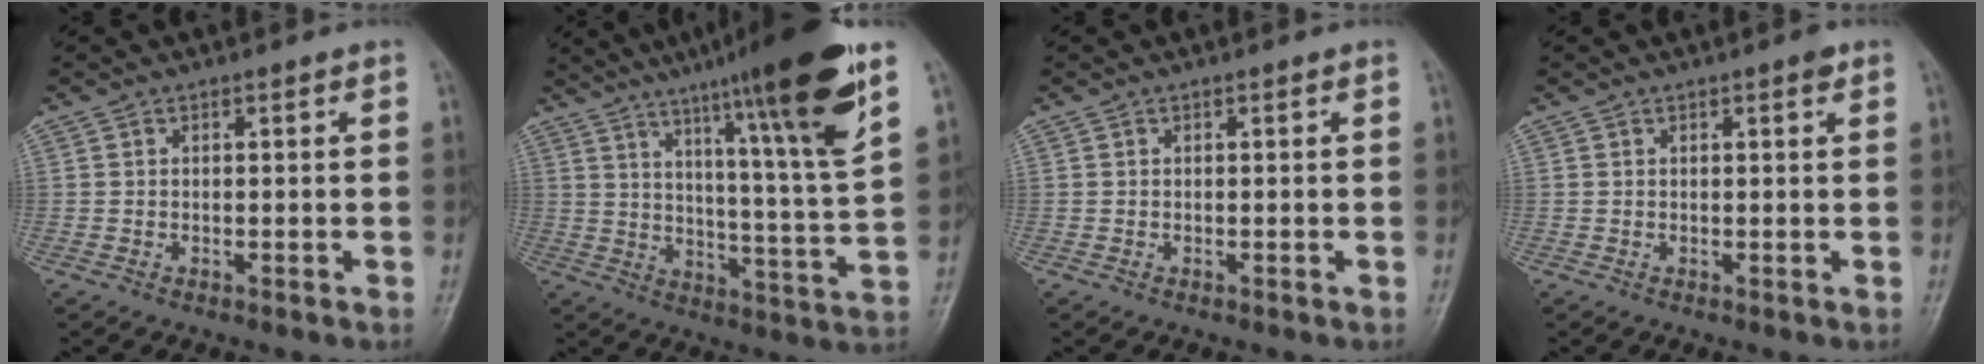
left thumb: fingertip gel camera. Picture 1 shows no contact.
{"total": 21.1, "force": [12.6, 0.9, 16.9], "torque": [-0.235, -0.051, 0.186]}
{"total": 0.0}
{"total": 1.3, "force": [0.8, 0.3, 1.0], "torque": [-0.015, -0.003, 0.010]}